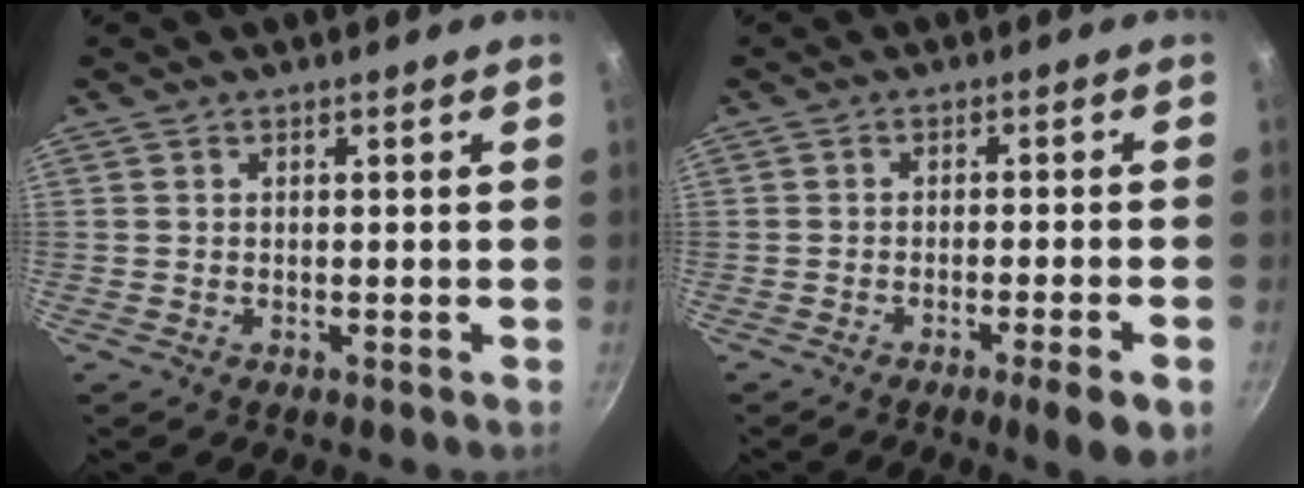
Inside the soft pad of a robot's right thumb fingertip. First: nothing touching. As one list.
[{"total": 6.1, "force": [-3.1, 0.6, 5.2], "torque": [-0.074, 0.012, -0.040]}]